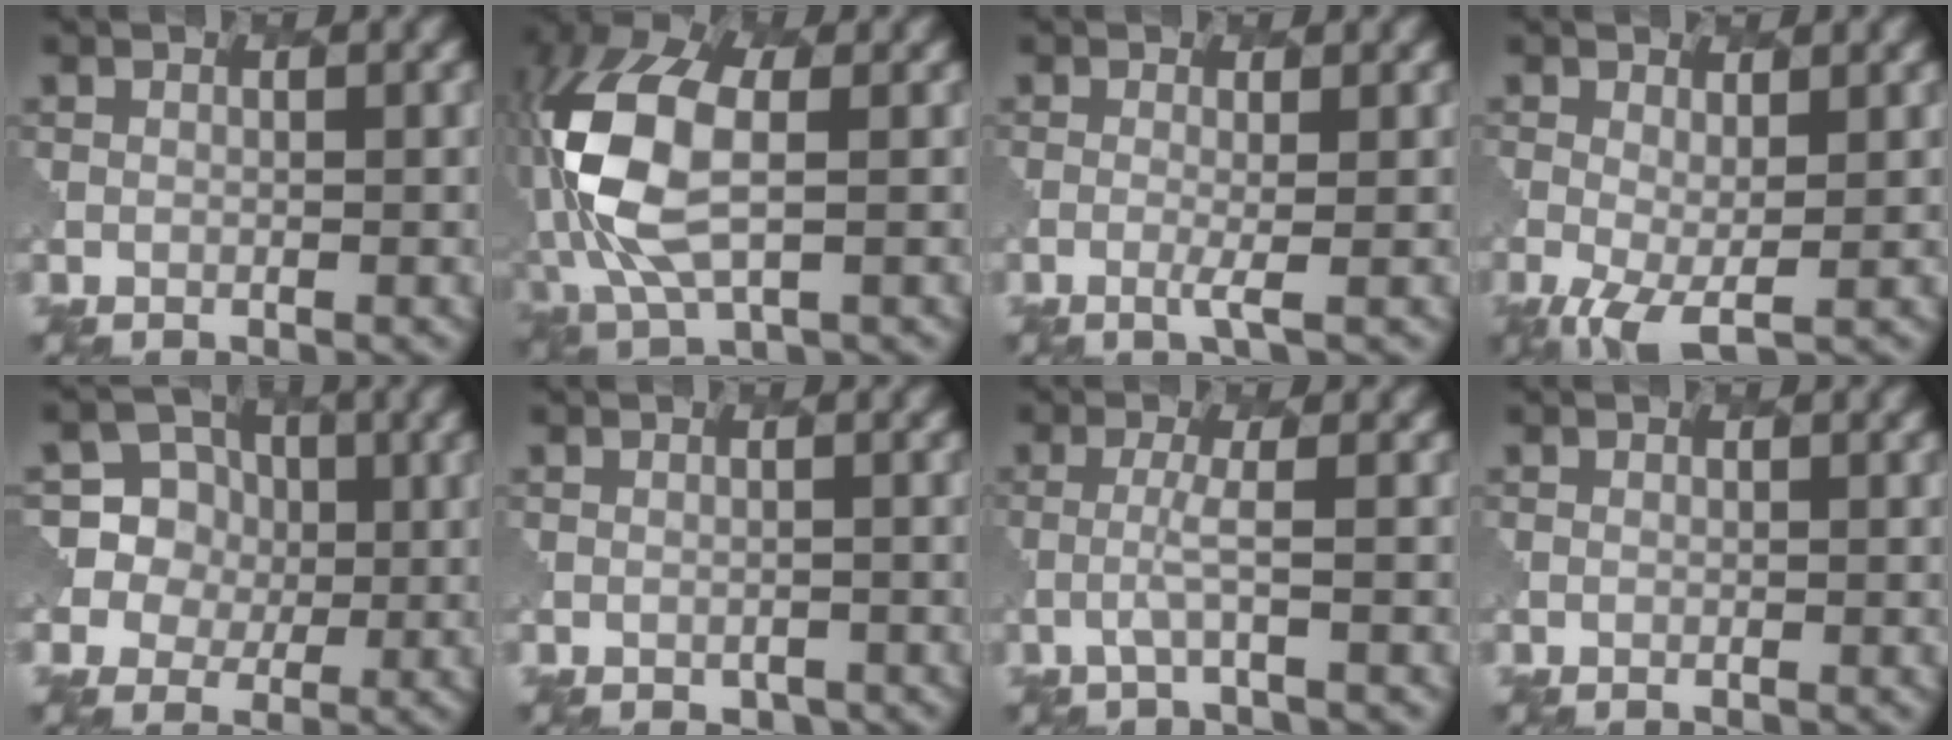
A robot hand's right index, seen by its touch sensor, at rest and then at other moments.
{"total": 10.5, "force": [0.1, 5.7, 8.9], "torque": [-0.216, 0.006, -0.004]}
{"total": 1.4, "force": [-0.2, 0.3, 1.3], "torque": [-0.026, -0.006, -0.005]}
{"total": 3.0, "force": [-0.9, 1.1, 2.7], "torque": [-0.067, -0.016, -0.013]}
{"total": 8.8, "force": [1.2, 8.4, 2.1], "torque": [-0.074, 0.029, 0.013]}
{"total": 1.2, "force": [-1.0, 0.7, 0.2], "torque": [-0.005, -0.003, -0.006]}
{"total": 1.6, "force": [-0.5, 0.1, 1.5], "torque": [-0.033, 0.001, -0.016]}
{"total": 0.0}